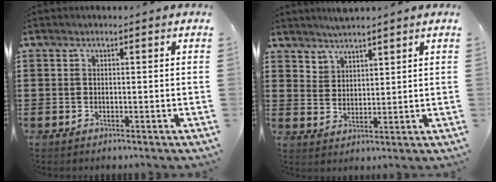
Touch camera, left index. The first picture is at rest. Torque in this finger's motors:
{"motor_torque": [0.41, -0.37, 0.10, 0.05]}